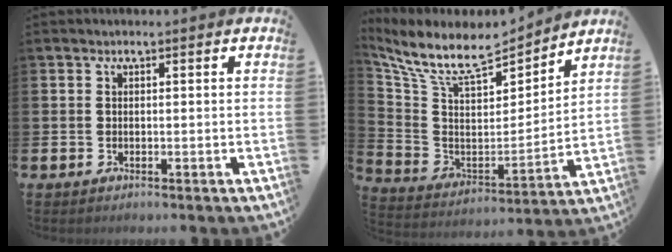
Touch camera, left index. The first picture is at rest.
{"total": 9.7, "force": [8.4, 3.1, 3.8], "torque": [-0.115, -0.055, 0.145]}